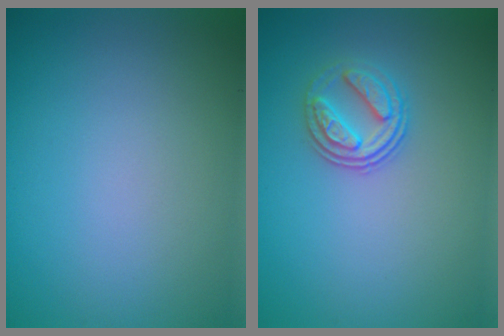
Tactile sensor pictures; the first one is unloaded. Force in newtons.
{"total": 2.8, "press": 2.6, "slide": 1.2}